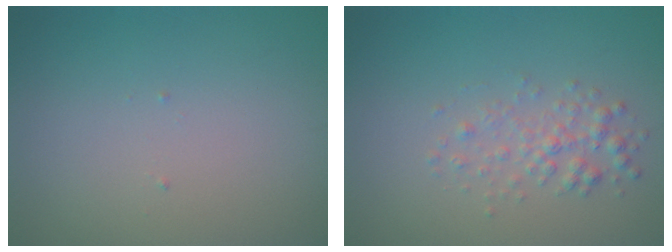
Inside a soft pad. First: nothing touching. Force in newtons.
{"total": 2.1, "press": 2.1, "slide": 0.0}